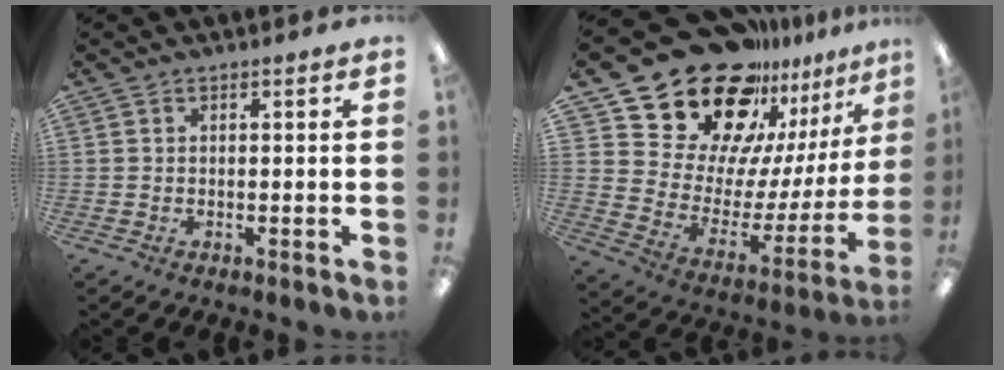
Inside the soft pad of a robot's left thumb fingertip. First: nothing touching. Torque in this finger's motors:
{"motor_torque": [1.26, 1.10, 1.38, -1.39, 0.13]}